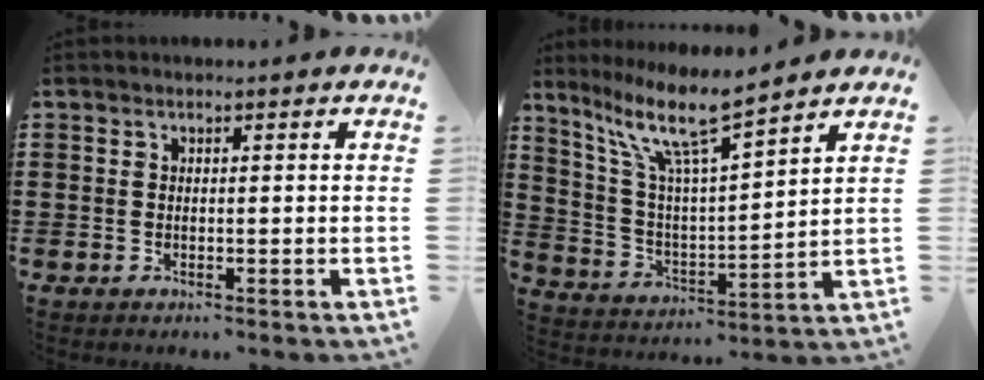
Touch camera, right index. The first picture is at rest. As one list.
[{"total": 10.8, "force": [8.3, 1.0, 6.9], "torque": [-0.158, -0.032, 0.146]}]